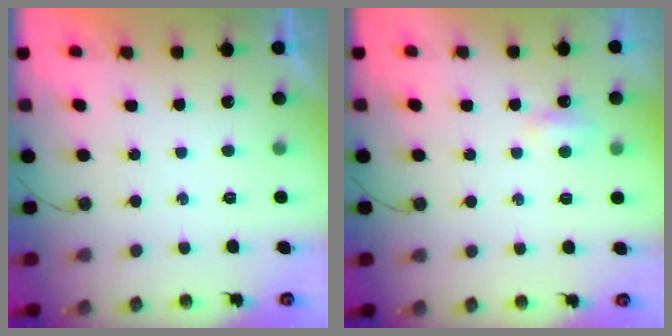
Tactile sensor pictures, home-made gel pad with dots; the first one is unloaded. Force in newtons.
{"total": 2.9, "press": 2.9, "slide": 0.6}